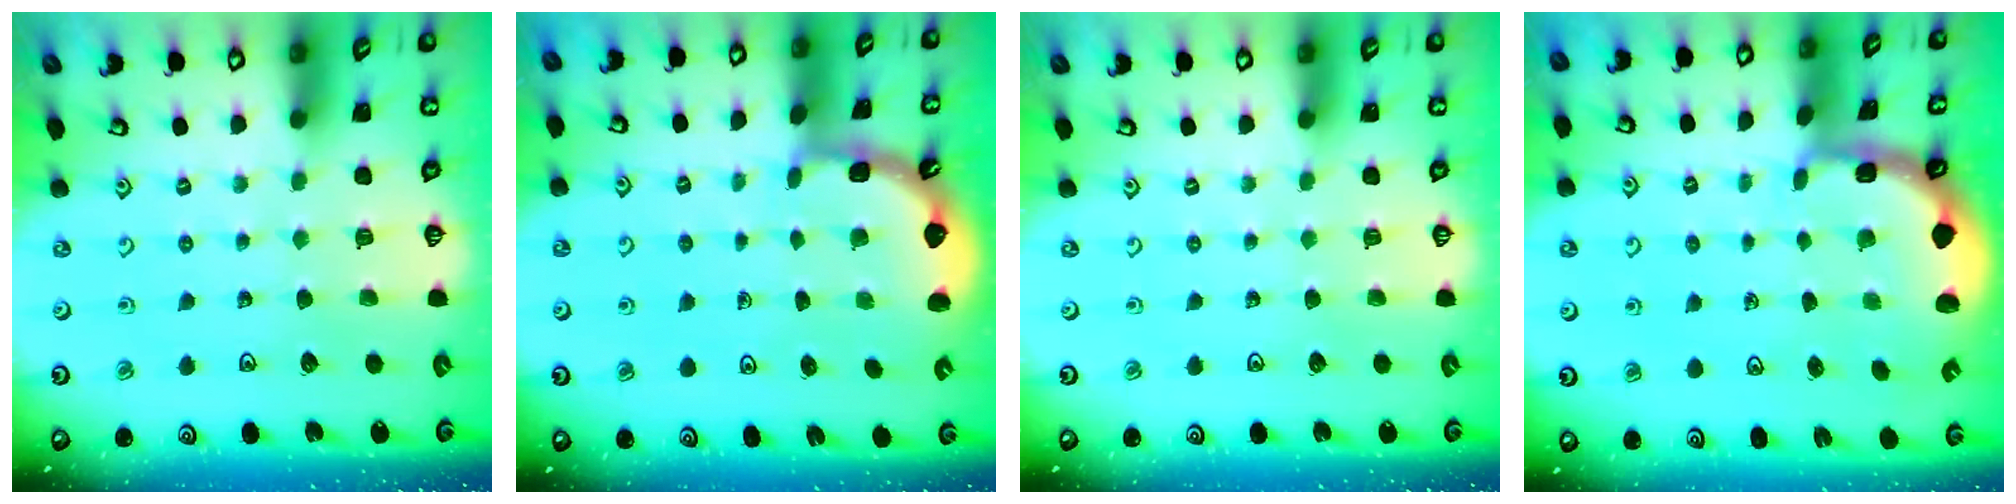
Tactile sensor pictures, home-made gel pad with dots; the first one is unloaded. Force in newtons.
{"total": 1.9, "press": 1.9, "slide": 0.2}
{"total": 0.0}
{"total": 1.7, "press": 1.5, "slide": 0.7}